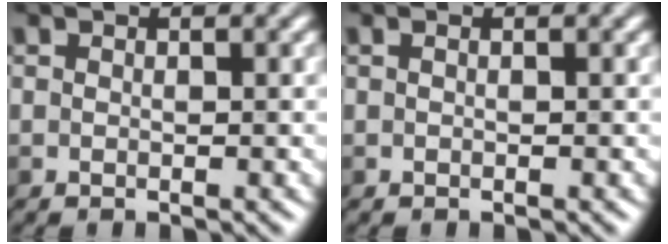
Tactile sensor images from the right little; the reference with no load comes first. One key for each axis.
{"total": 0.0}